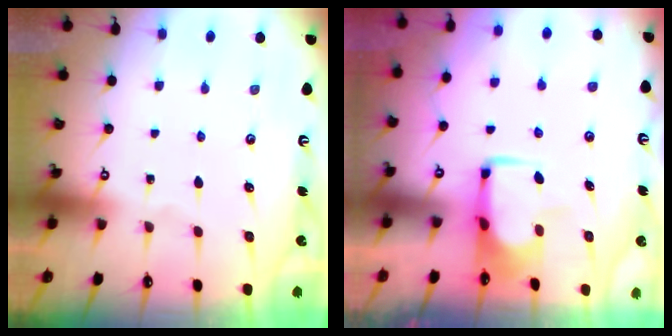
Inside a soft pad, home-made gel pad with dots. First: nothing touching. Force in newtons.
{"total": 1.7, "press": 1.7, "slide": 0.4}